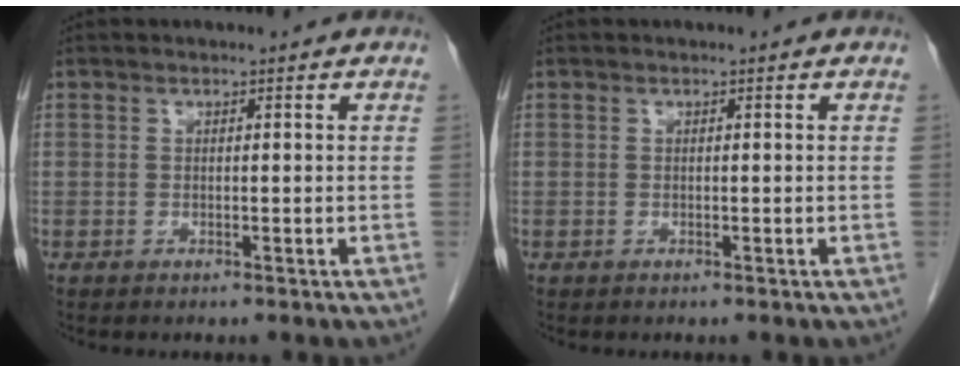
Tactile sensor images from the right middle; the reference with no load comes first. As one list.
[{"total": 0.0}]